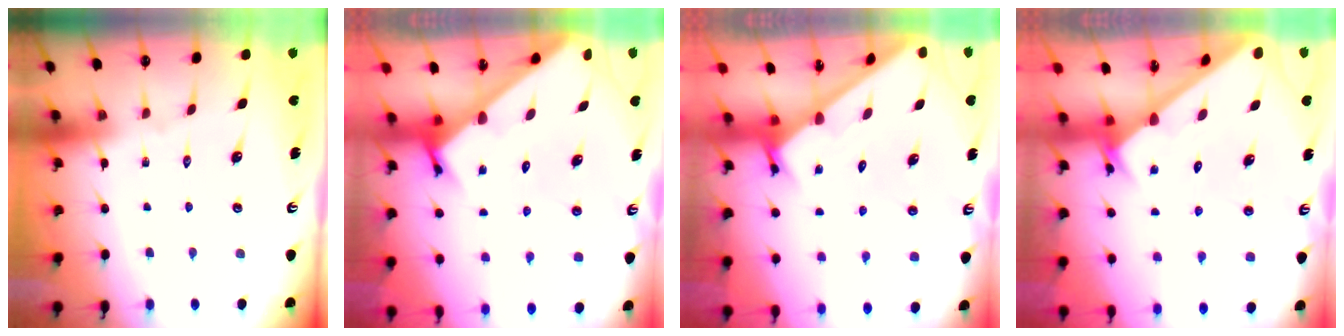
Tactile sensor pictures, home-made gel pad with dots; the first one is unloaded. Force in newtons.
{"total": 3.4, "press": 3.4, "slide": 0.2}
{"total": 1.7, "press": 1.7, "slide": 0.1}
{"total": 2.3, "press": 2.3, "slide": 0.2}